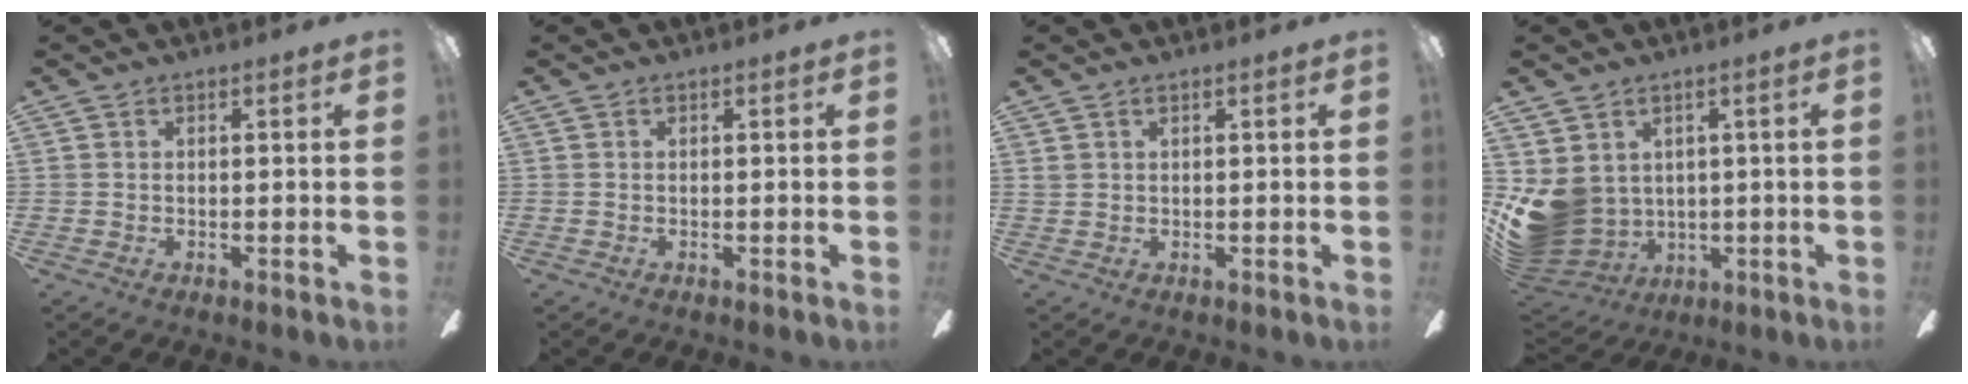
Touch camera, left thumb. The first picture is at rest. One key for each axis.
{"total": 0.0}
{"total": 0.9, "fx": 0.4, "fy": 0.7, "fz": 0.4, "tx": -0.011, "ty": 0.004, "tz": 0.008}
{"total": 9.6, "fx": 0.9, "fy": 8.7, "fz": 3.9, "tx": -0.107, "ty": -0.017, "tz": 0.024}